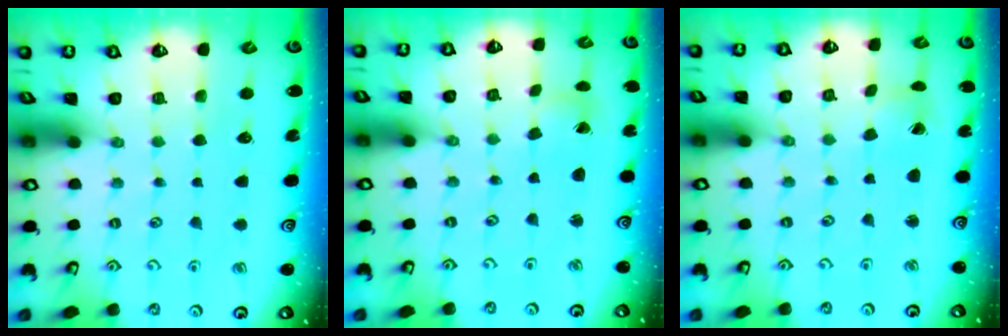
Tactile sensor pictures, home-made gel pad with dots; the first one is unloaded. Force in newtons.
{"total": 1.8, "press": 1.8, "slide": 0.1}
{"total": 2.2, "press": 2.2, "slide": 0.2}